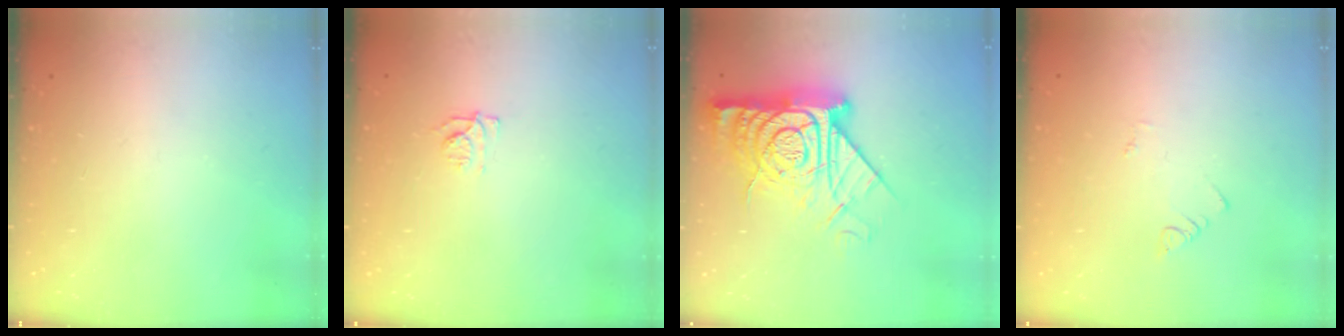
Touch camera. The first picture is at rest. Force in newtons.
{"total": 6.2, "press": 6.1, "slide": 0.7}
{"total": 20.5, "press": 20.4, "slide": 1.7}
{"total": 1.1, "press": 1.1, "slide": 0.3}